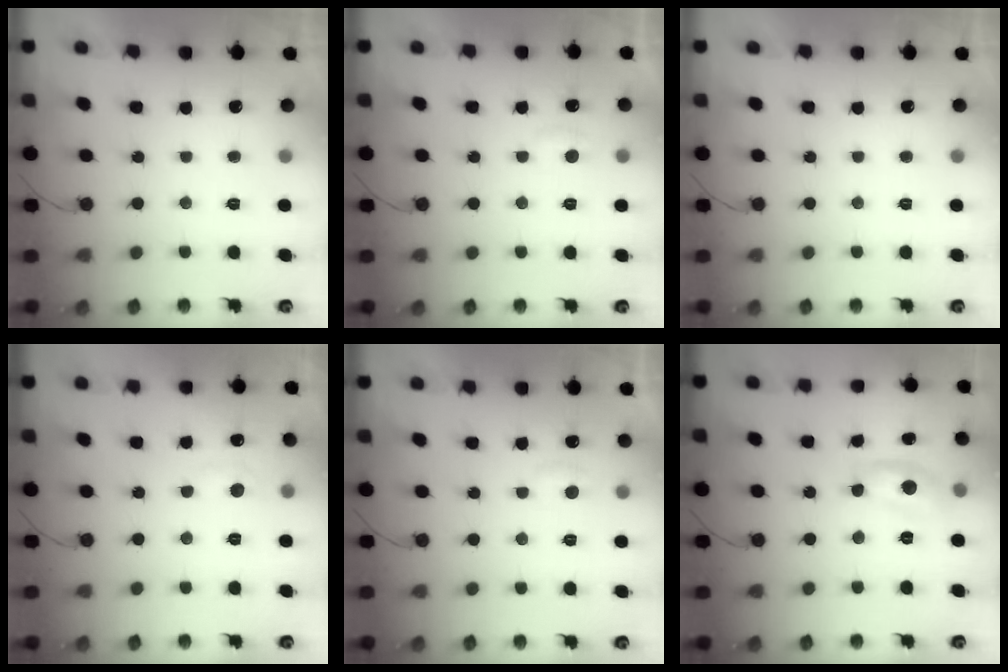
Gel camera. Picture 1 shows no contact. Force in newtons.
{"total": 3.9, "press": 3.8, "slide": 0.4}
{"total": 0.0}
{"total": 5.8, "press": 5.7, "slide": 0.8}
{"total": 3.9, "press": 3.8, "slide": 0.4}
{"total": 11.1, "press": 11.1, "slide": 0.5}